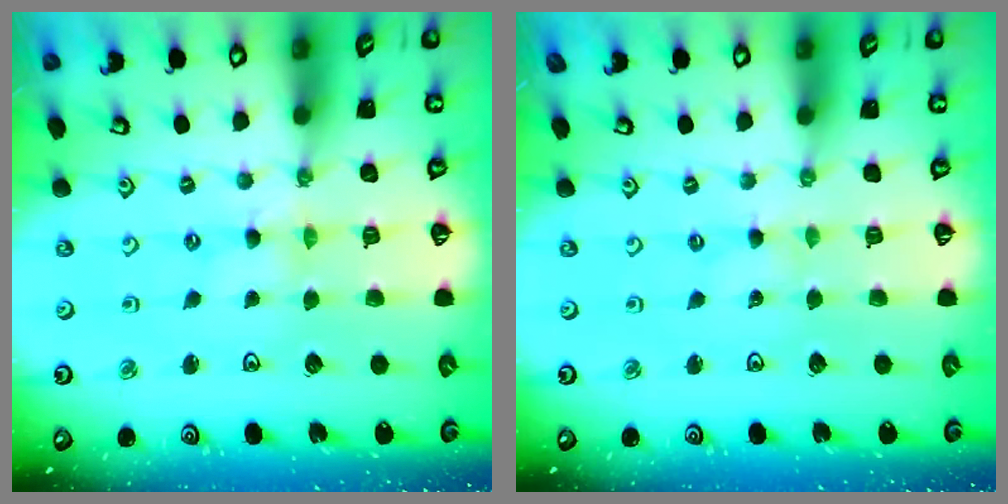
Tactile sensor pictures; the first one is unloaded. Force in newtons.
{"total": 0.0}